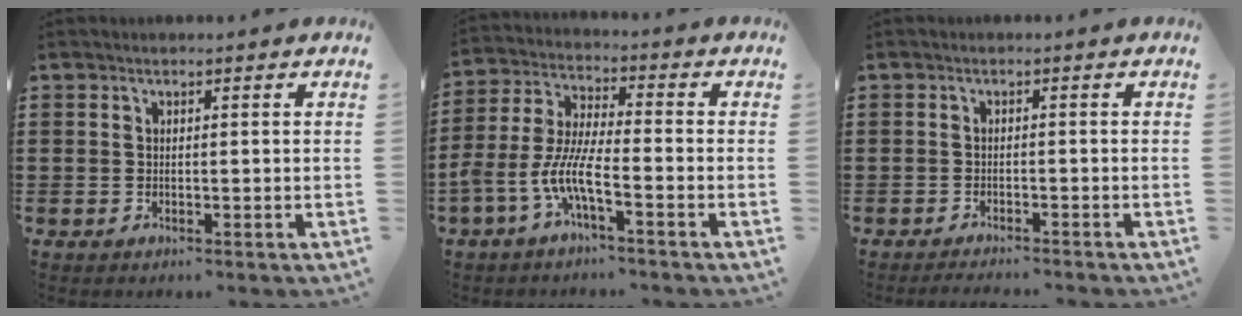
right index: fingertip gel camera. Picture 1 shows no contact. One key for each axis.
{"total": 7.8, "fx": -4.3, "fy": 1.5, "fz": 6.3, "tx": -0.160, "ty": -0.018, "tz": -0.089}
{"total": 1.6, "fx": -1.6, "fy": -0.2, "fz": -0.1, "tx": -0.003, "ty": 0.001, "tz": -0.033}